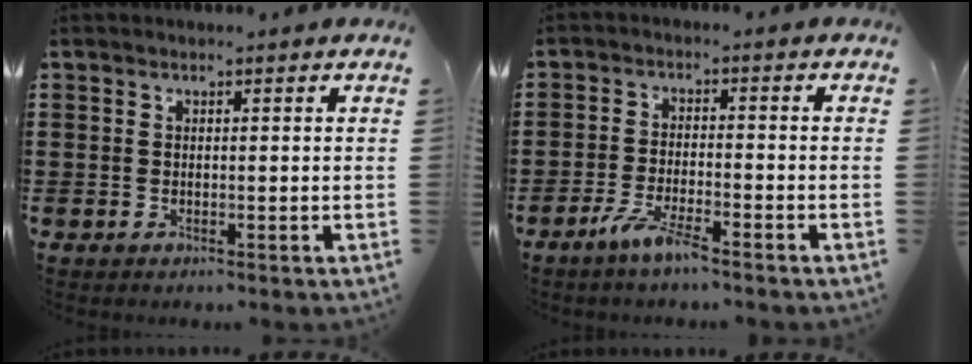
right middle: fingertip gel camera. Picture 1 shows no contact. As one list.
[{"total": 4.5, "force": [-3.3, 0.4, 3.1], "torque": [-0.069, -0.008, -0.062]}]